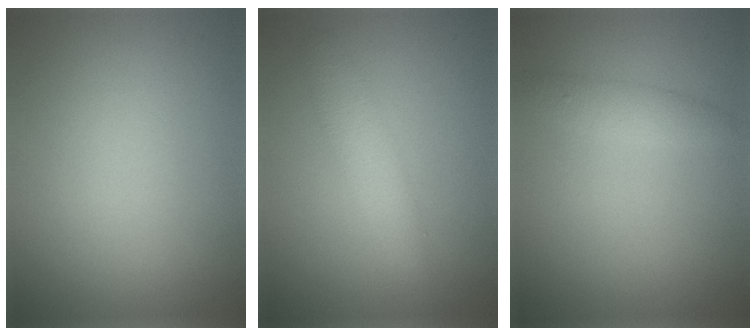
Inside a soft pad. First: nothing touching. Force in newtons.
{"total": 2.6, "press": 2.6, "slide": 0.1}
{"total": 1.7, "press": 1.7, "slide": 0.1}